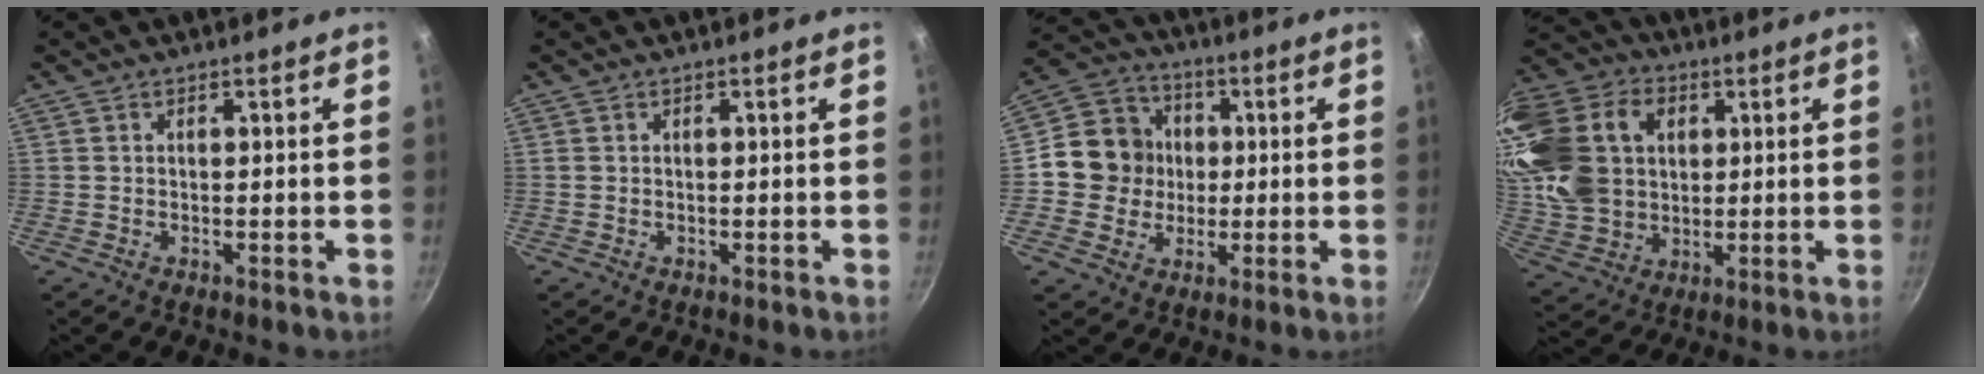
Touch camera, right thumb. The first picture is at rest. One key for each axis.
{"total": 0.0}
{"total": 11.2, "fx": 0.2, "fy": 10.5, "fz": 3.7, "tx": -0.030, "ty": 0.024, "tz": -0.009}
{"total": 23.5, "fx": 5.1, "fy": 17.8, "fz": 14.6, "tx": -0.295, "ty": 0.014, "tz": 0.100}